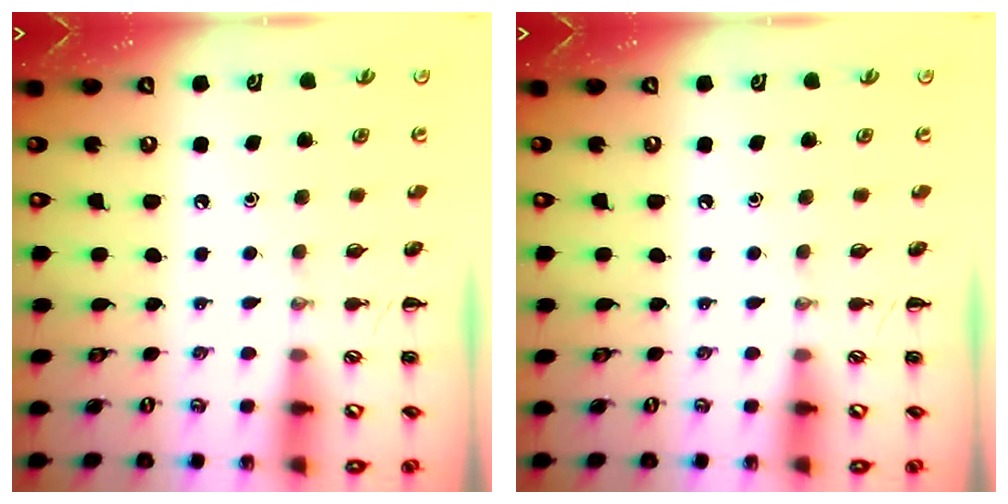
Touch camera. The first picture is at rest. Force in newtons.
{"total": 0.0}